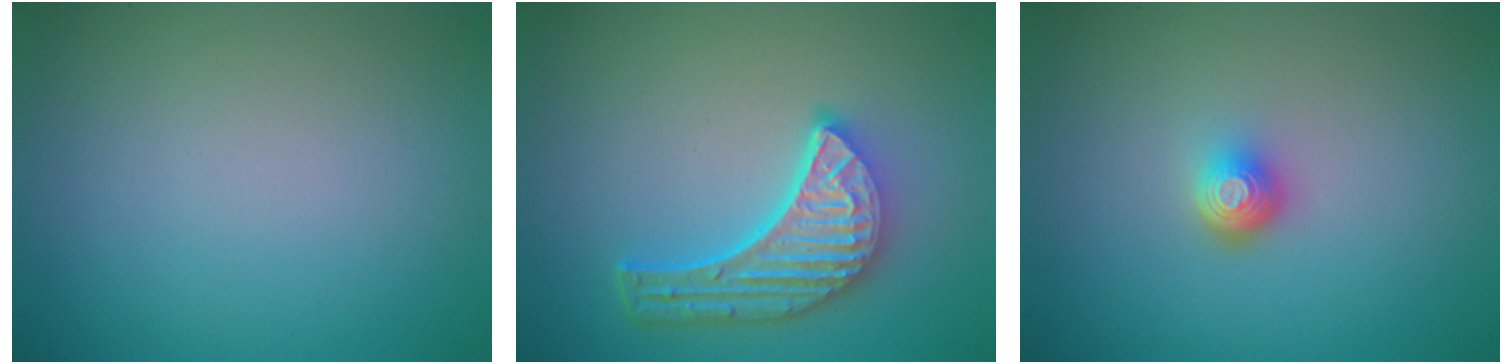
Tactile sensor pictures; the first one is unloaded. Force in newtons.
{"total": 5.9, "press": 4.6, "slide": 3.8}
{"total": 2.2, "press": 1.5, "slide": 1.6}